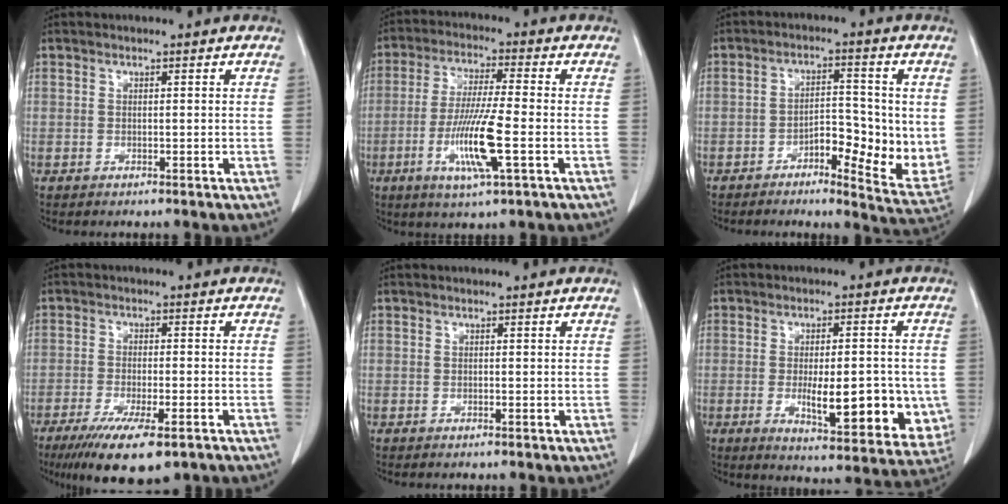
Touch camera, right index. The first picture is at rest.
{"total": 10.6, "force": [-3.2, 0.3, 10.1], "torque": [-0.197, -0.013, -0.061]}
{"total": 9.6, "force": [-1.5, 3.4, 8.9], "torque": [-0.124, 0.000, -0.020]}
{"total": 11.6, "force": [-7.6, 2.5, 8.4], "torque": [-0.136, -0.026, -0.114]}
{"total": 0.0}
{"total": 14.4, "force": [-2.7, 4.8, 13.3], "torque": [-0.152, -0.004, -0.021]}